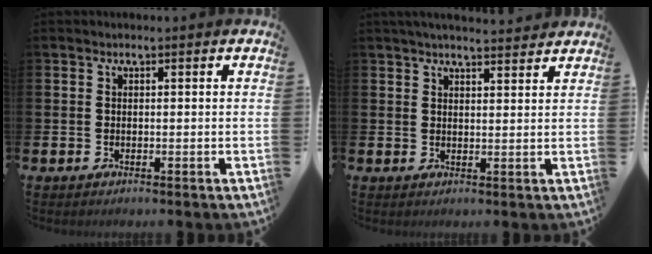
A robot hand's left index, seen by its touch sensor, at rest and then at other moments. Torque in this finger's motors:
{"motor_torque": [0.96, -1.18, 0.39, 0.09]}